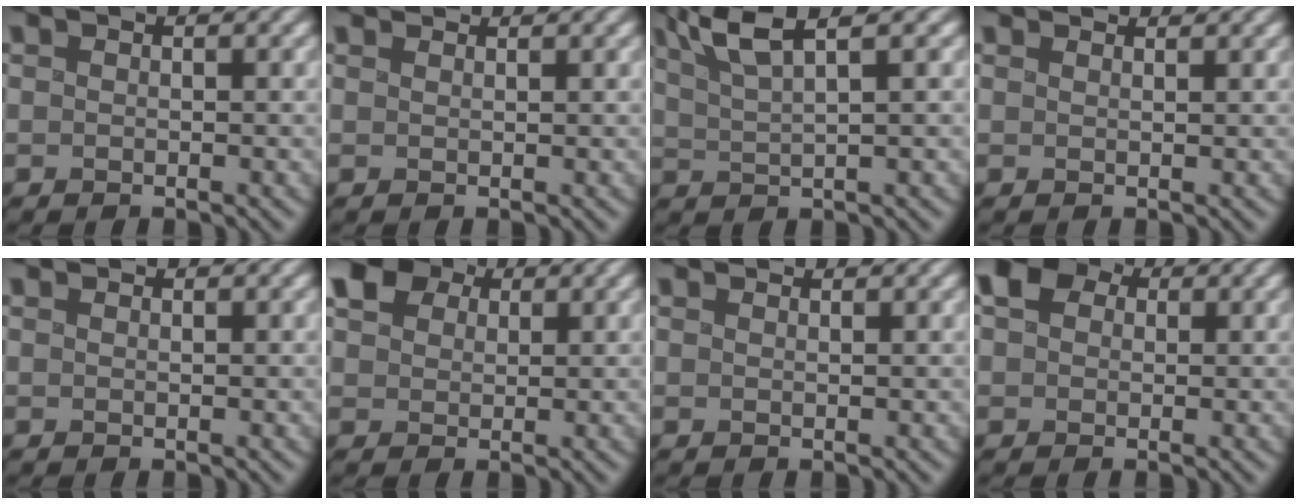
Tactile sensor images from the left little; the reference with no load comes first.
{"total": 1.5, "force": [1.5, 0.1, 0.2], "torque": [-0.010, 0.010, 0.025]}
{"total": 4.6, "force": [2.8, 0.5, 3.7], "torque": [-0.078, 0.020, 0.056]}
{"total": 1.8, "force": [1.8, 0.2, 0.4], "torque": [-0.015, 0.010, 0.026]}
{"total": 0.7, "force": [0.7, 0.0, 0.0], "torque": [-0.003, 0.006, 0.017]}
{"total": 6.3, "force": [2.8, 4.5, 3.4], "torque": [-0.090, 0.022, 0.038]}
{"total": 1.6, "force": [1.6, 0.1, 0.3], "torque": [-0.013, 0.010, 0.023]}
{"total": 5.6, "force": [1.6, 4.3, 3.3], "torque": [-0.067, 0.017, 0.013]}